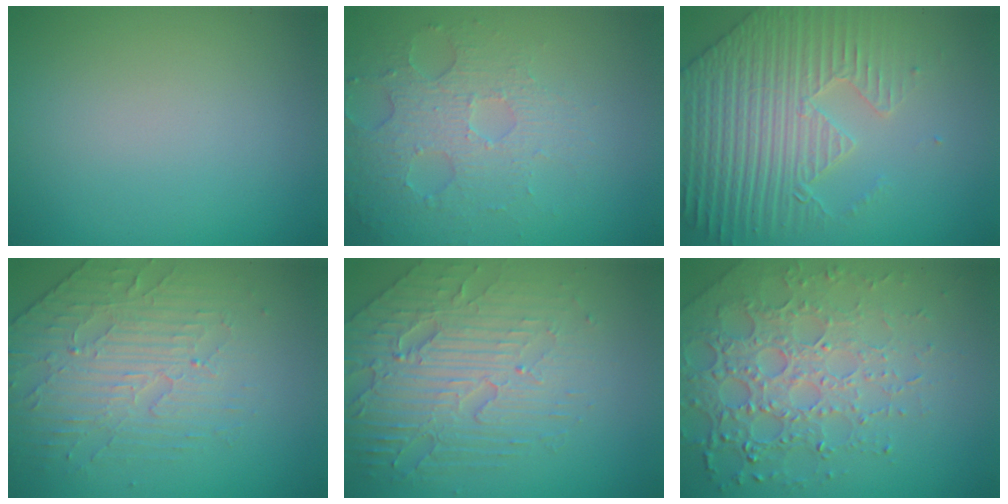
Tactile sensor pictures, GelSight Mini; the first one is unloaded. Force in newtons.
{"total": 4.3, "press": 3.0, "slide": 3.1}
{"total": 6.6, "press": 5.7, "slide": 3.2}
{"total": 4.1, "press": 3.5, "slide": 2.1}
{"total": 7.0, "press": 5.1, "slide": 4.8}
{"total": 7.3, "press": 5.2, "slide": 5.1}